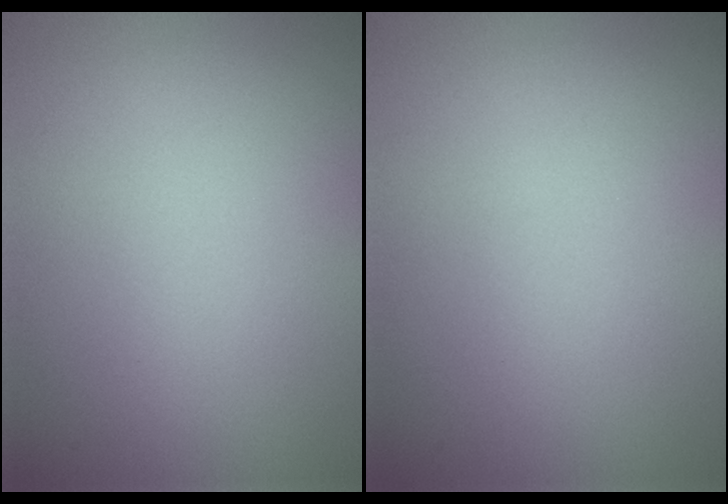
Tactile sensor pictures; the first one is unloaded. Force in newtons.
{"total": 0.0}